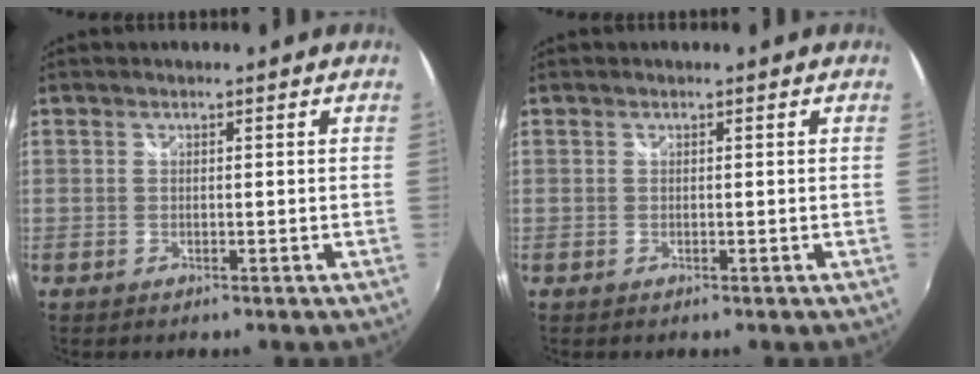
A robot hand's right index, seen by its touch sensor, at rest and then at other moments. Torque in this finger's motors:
{"motor_torque": [-0.03, -0.03, 0.02, 0.01]}